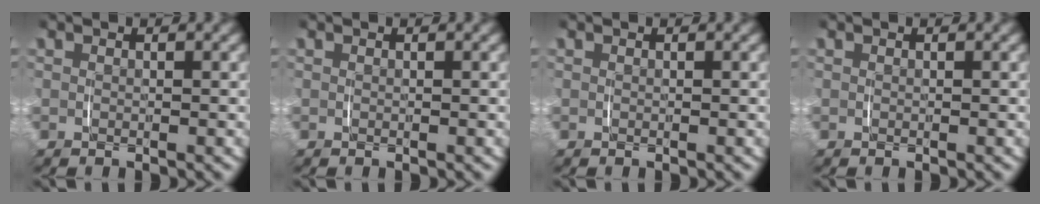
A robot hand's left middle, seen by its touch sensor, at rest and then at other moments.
{"total": 0.0}
{"total": 0.0}
{"total": 0.0}